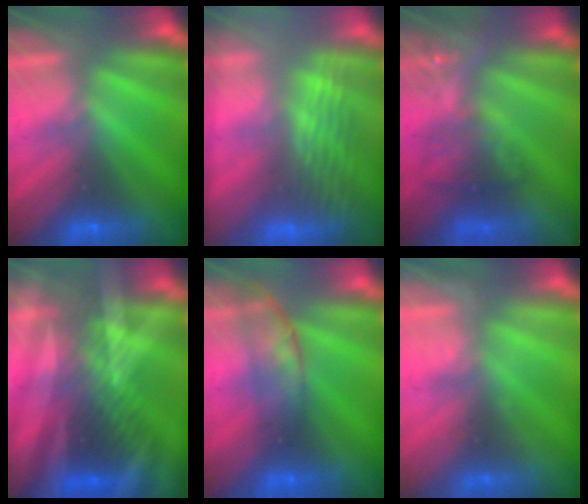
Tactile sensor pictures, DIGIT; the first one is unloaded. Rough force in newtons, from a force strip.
{"total": 2.8}
{"total": 3.9}
{"total": 3.0}
{"total": 2.7}
{"total": 2.2}